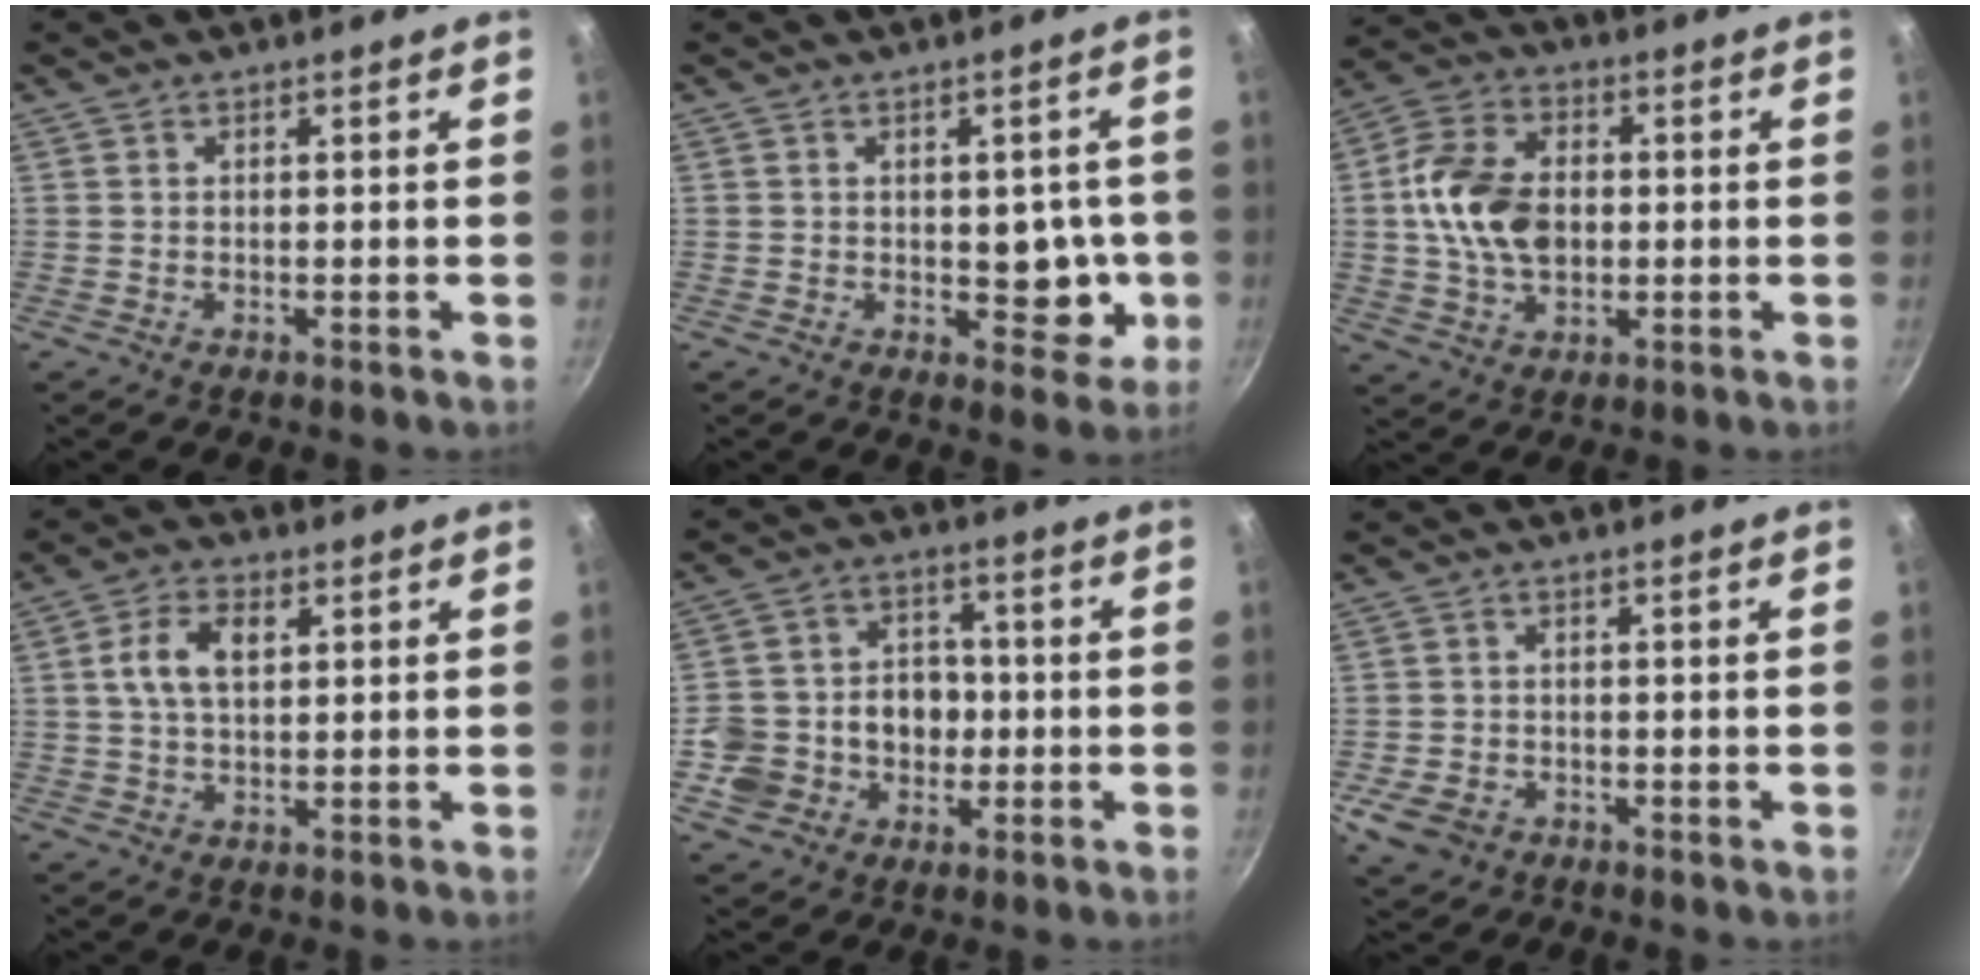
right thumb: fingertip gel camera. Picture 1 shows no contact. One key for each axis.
{"total": 7.6, "fx": -0.6, "fy": 5.0, "fz": 5.6, "tx": -0.021, "ty": 0.005, "tz": 0.000}
{"total": 13.7, "fx": 0.3, "fy": 9.4, "fz": 10.0, "tx": -0.164, "ty": 0.015, "tz": -0.005}
{"total": 7.1, "fx": 1.8, "fy": 4.2, "fz": 5.5, "tx": -0.093, "ty": 0.006, "tz": 0.028}
{"total": 11.8, "fx": -2.3, "fy": 10.4, "fz": 4.9, "tx": -0.057, "ty": 0.035, "tz": -0.039}
{"total": 5.7, "fx": -2.3, "fy": 4.3, "fz": 3.0, "tx": -0.059, "ty": 0.011, "tz": -0.040}